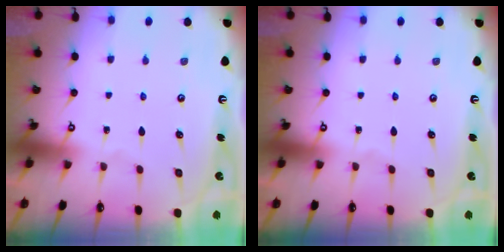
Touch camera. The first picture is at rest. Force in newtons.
{"total": 0.0}